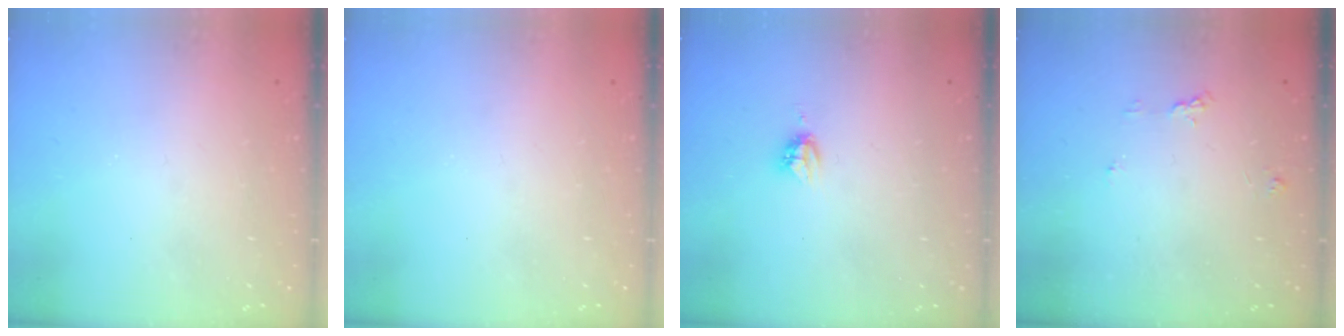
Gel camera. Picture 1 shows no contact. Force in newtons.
{"total": 0.0}
{"total": 4.1, "press": 4.1, "slide": 0.2}
{"total": 4.3, "press": 4.3, "slide": 0.4}